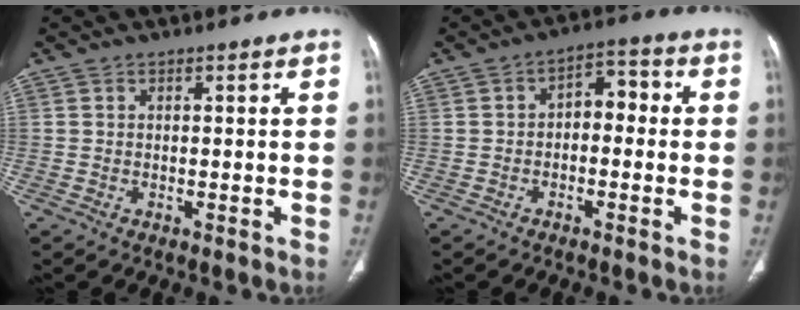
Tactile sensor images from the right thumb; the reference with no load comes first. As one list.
[{"total": 5.5, "force": [-0.3, 3.4, 4.3], "torque": [-0.043, 0.028, -0.018]}]